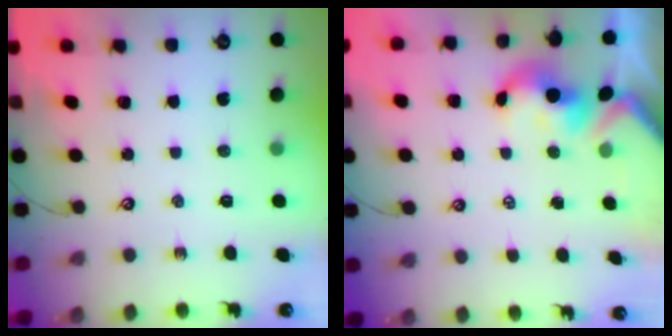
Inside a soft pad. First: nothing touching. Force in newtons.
{"total": 1.2, "press": 1.2, "slide": 0.1}